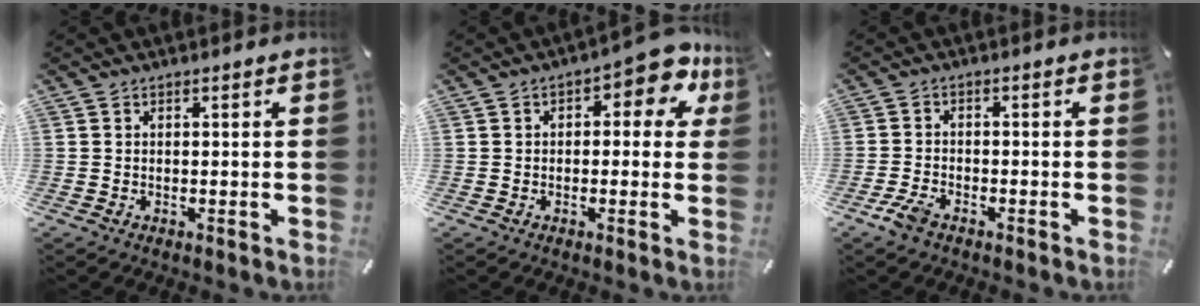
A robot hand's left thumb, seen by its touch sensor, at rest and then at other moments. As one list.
[{"total": 9.3, "force": [3.9, 4.2, 7.4], "torque": [-0.090, -0.018, 0.060]}, {"total": 3.7, "force": [-2.6, 1.5, 2.1], "torque": [-0.054, 0.005, -0.053]}]